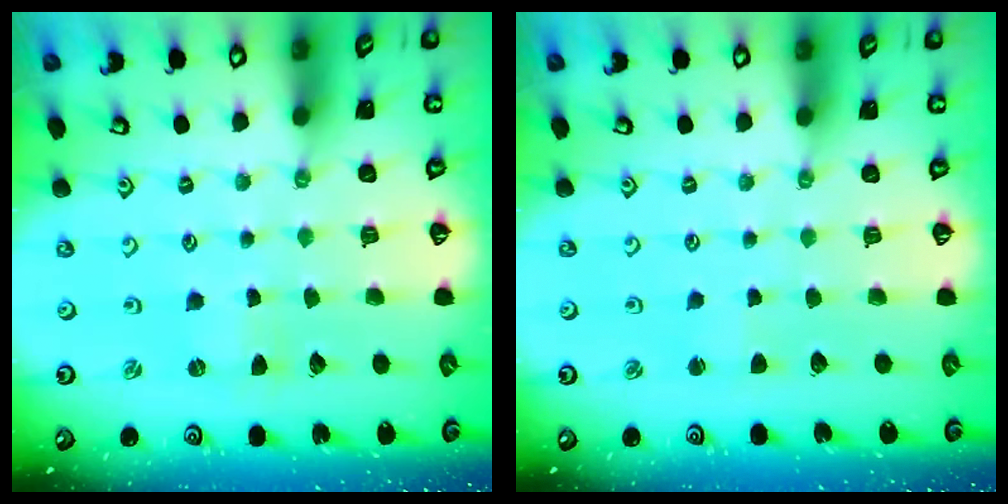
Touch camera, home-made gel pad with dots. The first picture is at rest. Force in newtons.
{"total": 1.4, "press": 1.3, "slide": 0.3}